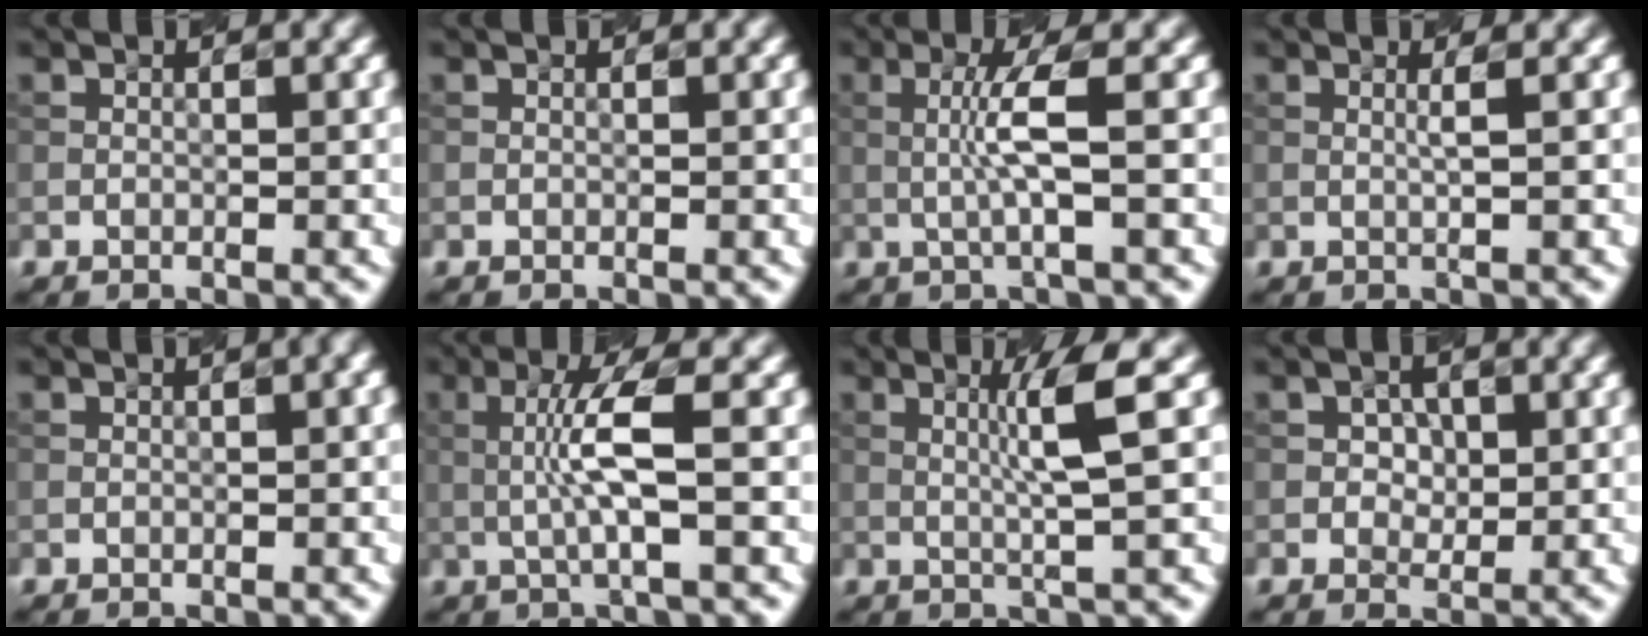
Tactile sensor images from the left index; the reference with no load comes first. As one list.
[{"total": 0.0}, {"total": 3.3, "force": [-0.1, 0.1, 3.3], "torque": [-0.071, 0.003, -0.001]}, {"total": 1.1, "force": [0.2, 0.2, 1.1], "torque": [-0.016, 0.002, -0.003]}, {"total": 1.3, "force": [0.3, 0.3, 1.2], "torque": [-0.017, 0.007, 0.003]}, {"total": 4.3, "force": [-0.1, 0.4, 4.3], "torque": [-0.088, 0.006, -0.002]}, {"total": 3.7, "force": [0.7, 0.0, 3.6], "torque": [-0.068, 0.001, 0.015]}, {"total": 2.2, "force": [0.4, 1.6, 1.4], "torque": [-0.019, 0.001, 0.002]}]